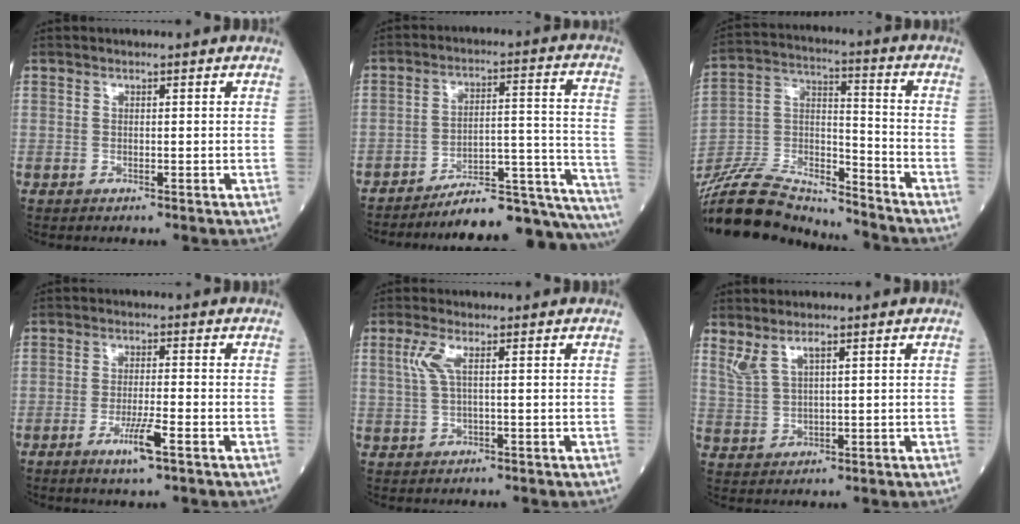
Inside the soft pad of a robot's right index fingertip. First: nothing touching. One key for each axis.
{"total": 22.1, "fx": -21.1, "fy": 0.6, "fz": 6.6, "tx": -0.028, "ty": 0.028, "tz": -0.287}
{"total": 20.5, "fx": -19.3, "fy": 3.2, "fz": 6.0, "tx": -0.146, "ty": 0.010, "tz": -0.342}
{"total": 4.8, "fx": -2.5, "fy": 0.1, "fz": 4.1, "tx": -0.079, "ty": -0.008, "tz": -0.046}
{"total": 2.9, "fx": 0.8, "fy": 0.6, "fz": 2.7, "tx": -0.069, "ty": 0.014, "tz": 0.020}
{"total": 3.4, "fx": 2.3, "fy": 0.9, "fz": 2.4, "tx": -0.062, "ty": 0.009, "tz": 0.058}